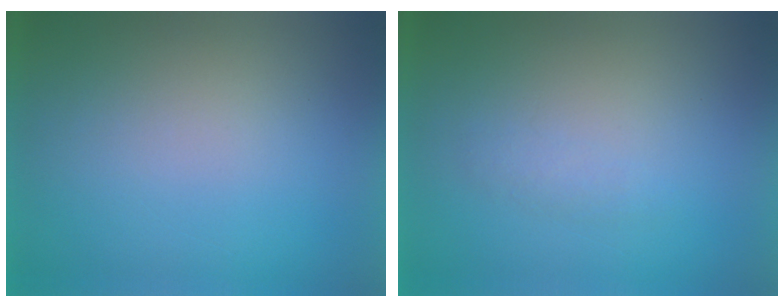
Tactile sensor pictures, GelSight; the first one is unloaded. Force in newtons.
{"total": 1.3}